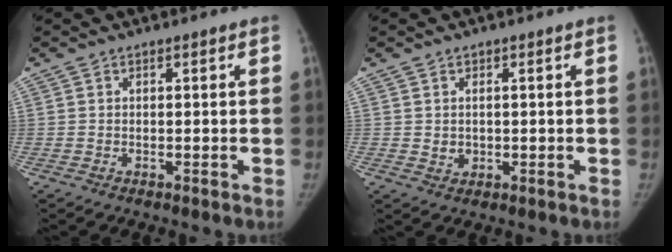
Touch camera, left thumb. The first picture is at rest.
{"total": 1.9, "force": [0.3, 1.7, 0.8], "torque": [-0.010, -0.003, 0.014]}